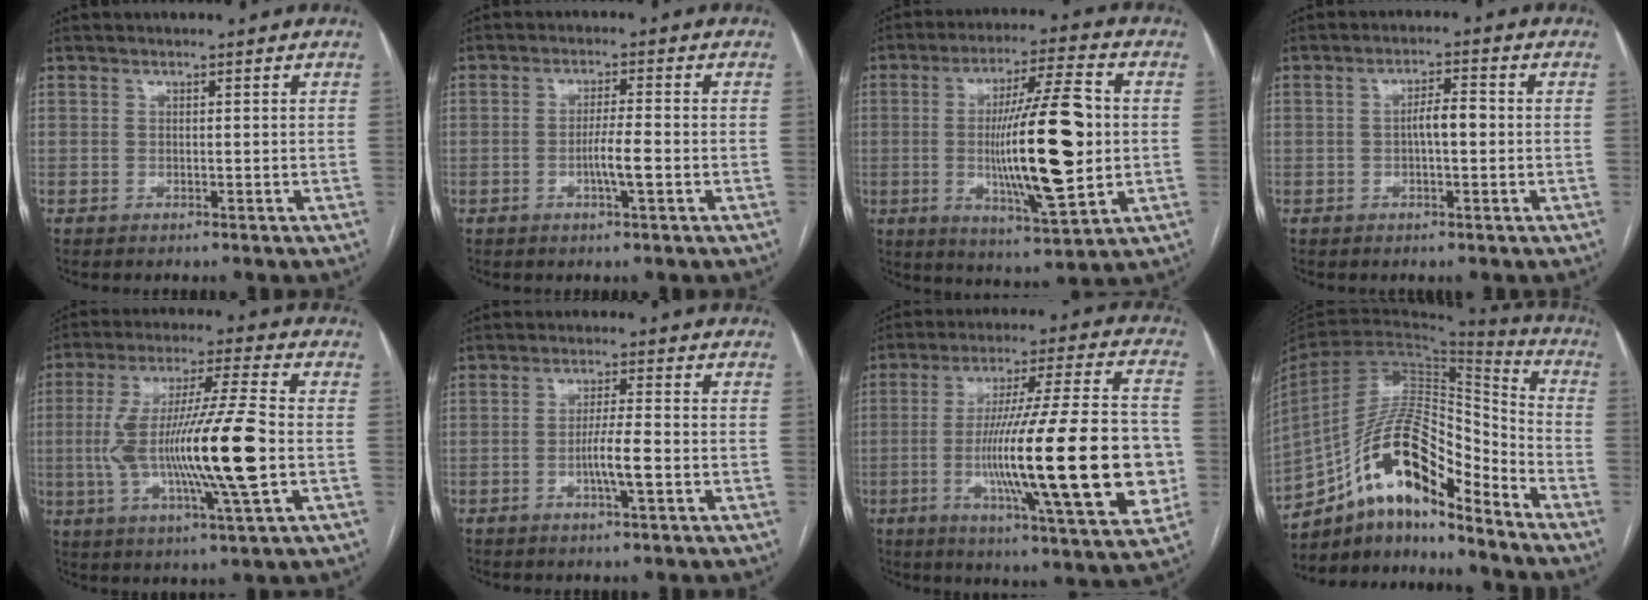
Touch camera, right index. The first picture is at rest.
{"total": 4.2, "force": [-1.3, -0.1, 4.0], "torque": [-0.075, -0.003, -0.024]}
{"total": 17.8, "force": [-0.6, 2.4, 17.7], "torque": [-0.311, 0.003, -0.008]}
{"total": 3.5, "force": [-0.2, 0.9, 3.3], "torque": [-0.056, 0.010, -0.004]}
{"total": 18.1, "force": [-2.0, 0.7, 18.0], "torque": [-0.340, -0.001, -0.036]}
{"total": 5.0, "force": [-1.6, -0.1, 4.8], "torque": [-0.089, -0.005, -0.028]}
{"total": 27.1, "force": [-4.4, 2.5, 26.6], "torque": [-0.403, -0.008, -0.073]}
{"total": 17.6, "force": [-11.9, 5.3, 11.9], "torque": [-0.218, 0.045, -0.206]}